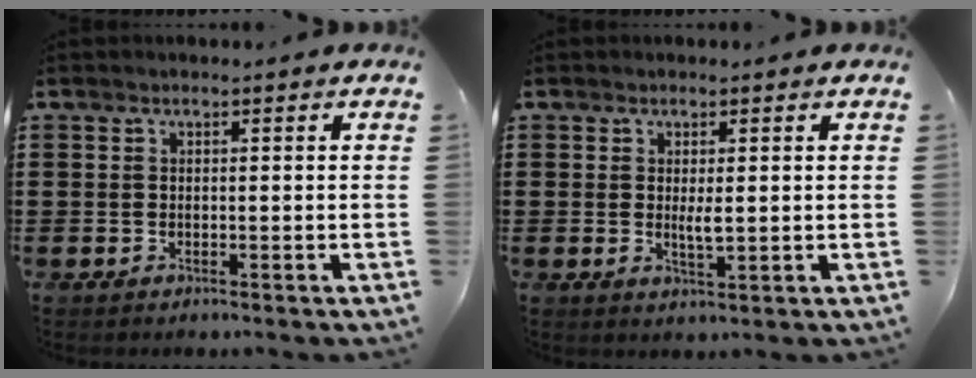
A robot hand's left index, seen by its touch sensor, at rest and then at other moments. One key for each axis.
{"total": 2.5, "fx": 0.3, "fy": 0.7, "fz": 2.4, "tx": -0.039, "ty": -0.005, "tz": 0.003}